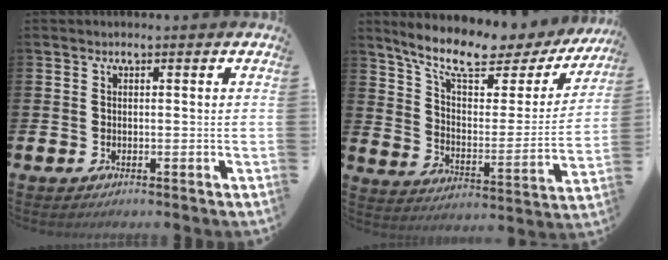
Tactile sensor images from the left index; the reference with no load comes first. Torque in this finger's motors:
{"motor_torque": [1.82, -0.32, 0.26, 0.21]}